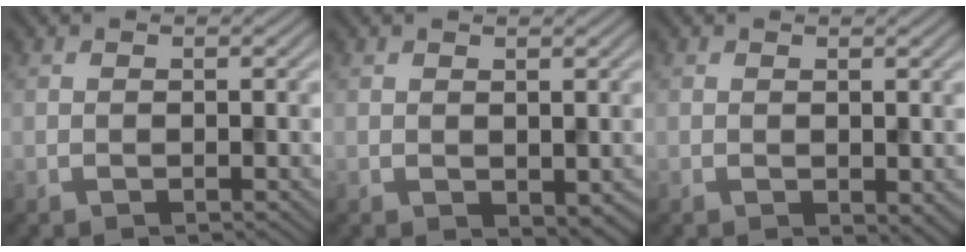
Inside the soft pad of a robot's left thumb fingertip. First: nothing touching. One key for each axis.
{"total": 1.6, "fx": 0.1, "fy": 1.0, "fz": 1.2, "tx": -0.020, "ty": -0.006, "tz": 0.008}
{"total": 1.4, "fx": -0.1, "fy": 0.8, "fz": 1.2, "tx": -0.018, "ty": -0.006, "tz": 0.002}